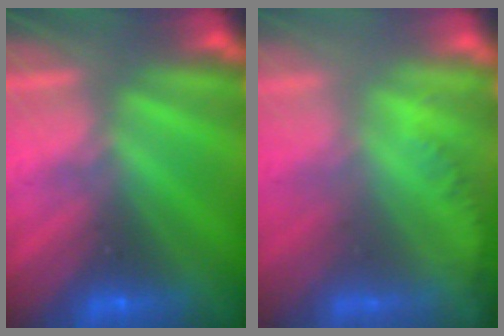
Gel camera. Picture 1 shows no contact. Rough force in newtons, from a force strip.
{"total": 1.2}